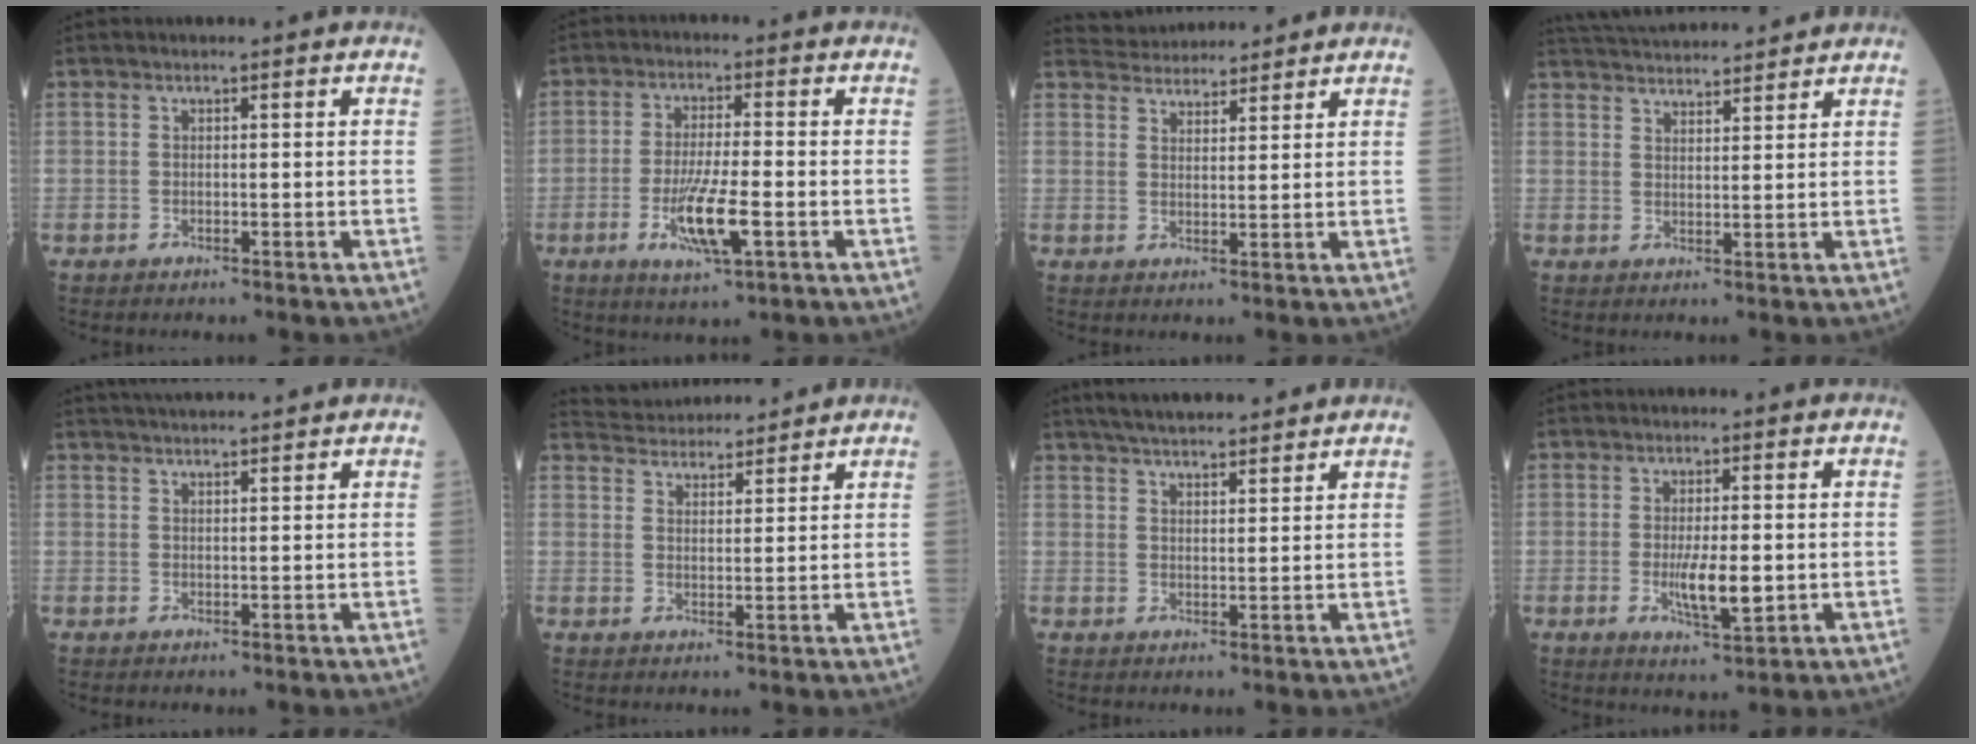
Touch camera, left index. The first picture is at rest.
{"total": 8.1, "force": [-2.7, 1.0, 7.6], "torque": [-0.149, -0.015, -0.047]}
{"total": 6.5, "force": [6.4, 1.3, 0.7], "torque": [-0.014, 0.030, 0.096]}
{"total": 12.5, "force": [11.9, 1.6, 3.4], "torque": [-0.064, 0.035, 0.180]}
{"total": 7.5, "force": [6.9, 0.2, 2.9], "torque": [-0.043, 0.033, 0.096]}
{"total": 8.0, "force": [7.9, 1.1, 1.1], "torque": [-0.023, 0.027, 0.121]}
{"total": 11.1, "force": [9.9, 1.9, 4.7], "torque": [-0.072, 0.024, 0.143]}
{"total": 5.9, "force": [-0.8, 1.4, 5.7], "torque": [-0.109, -0.010, -0.009]}